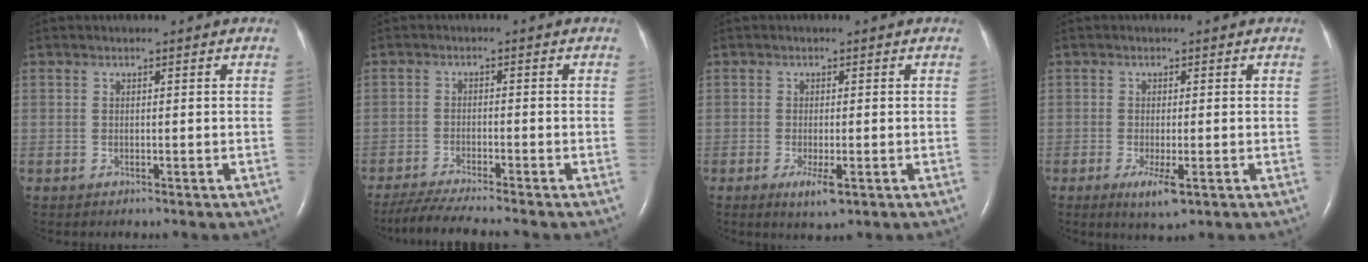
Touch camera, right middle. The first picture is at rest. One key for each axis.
{"total": 7.7, "fx": -6.8, "fy": -0.6, "fz": 3.5, "tx": -0.058, "ty": -0.026, "tz": -0.115}
{"total": 3.2, "fx": -1.4, "fy": 0.7, "fz": 2.8, "tx": -0.051, "ty": -0.007, "tz": -0.019}
{"total": 3.7, "fx": -1.6, "fy": 0.7, "fz": 3.3, "tx": -0.058, "ty": -0.008, "tz": -0.022}